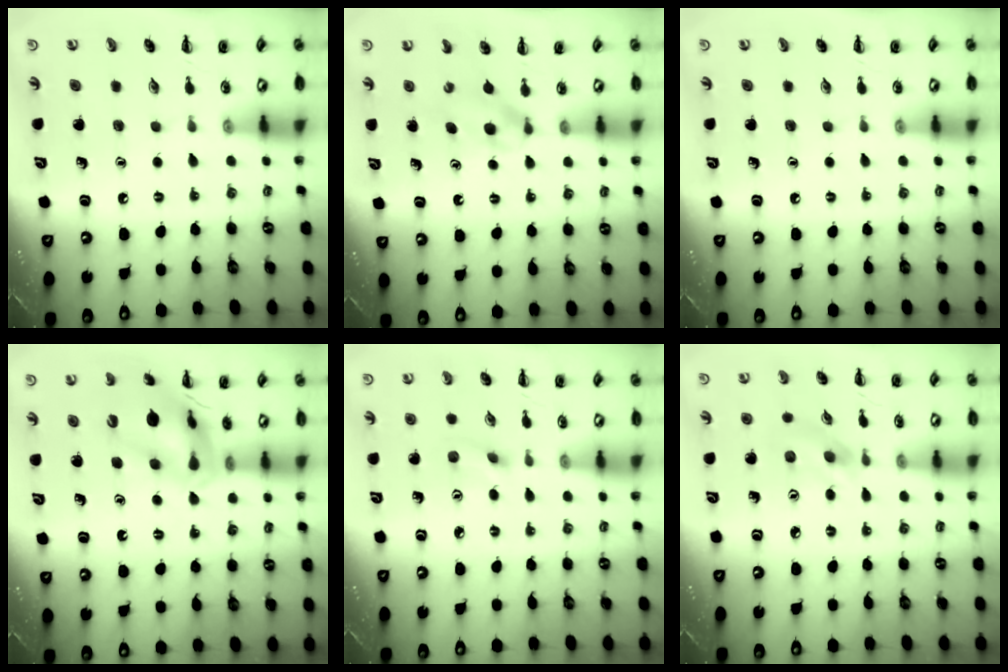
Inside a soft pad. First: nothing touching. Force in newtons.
{"total": 3.7, "press": 3.5, "slide": 1.4}
{"total": 0.0}
{"total": 14.7, "press": 14.5, "slide": 2.6}
{"total": 3.1, "press": 2.9, "slide": 1.1}
{"total": 2.9, "press": 2.9, "slide": 0.7}